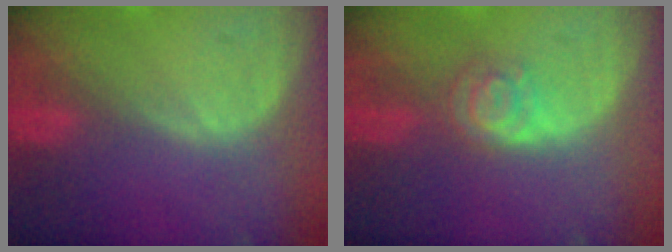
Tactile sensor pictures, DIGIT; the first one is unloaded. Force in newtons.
{"total": 4.5, "press": 3.9, "slide": 2.2}